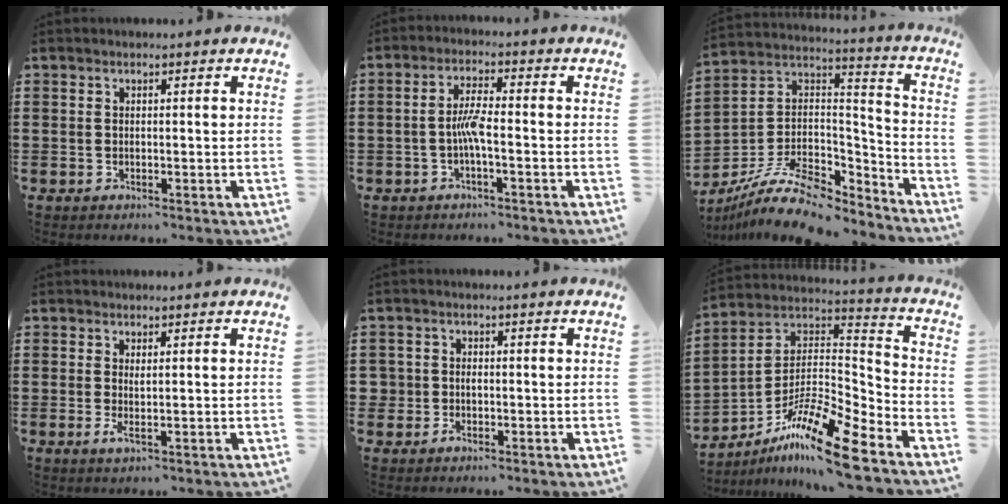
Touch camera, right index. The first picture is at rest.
{"total": 4.0, "force": [-1.2, 0.5, 3.8], "torque": [-0.086, -0.004, -0.028]}
{"total": 12.6, "force": [-9.2, 5.2, 6.9], "torque": [-0.140, 0.026, -0.169]}
{"total": 1.4, "force": [0.2, 0.0, 1.3], "torque": [-0.028, -0.007, 0.006]}
{"total": 1.7, "force": [-0.6, 1.5, 0.4], "torque": [-0.015, 0.000, -0.014]}
{"total": 14.1, "force": [-10.3, 2.0, 9.3], "torque": [-0.173, 0.021, -0.194]}